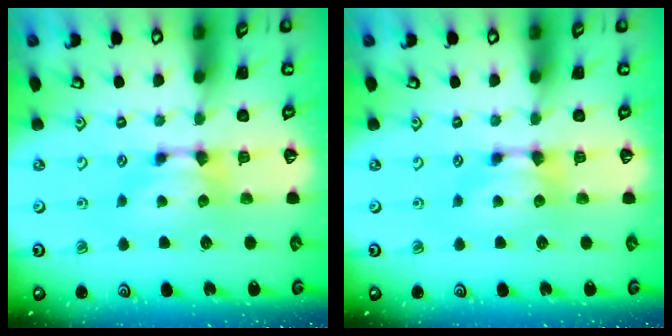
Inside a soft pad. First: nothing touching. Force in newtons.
{"total": 0.0}